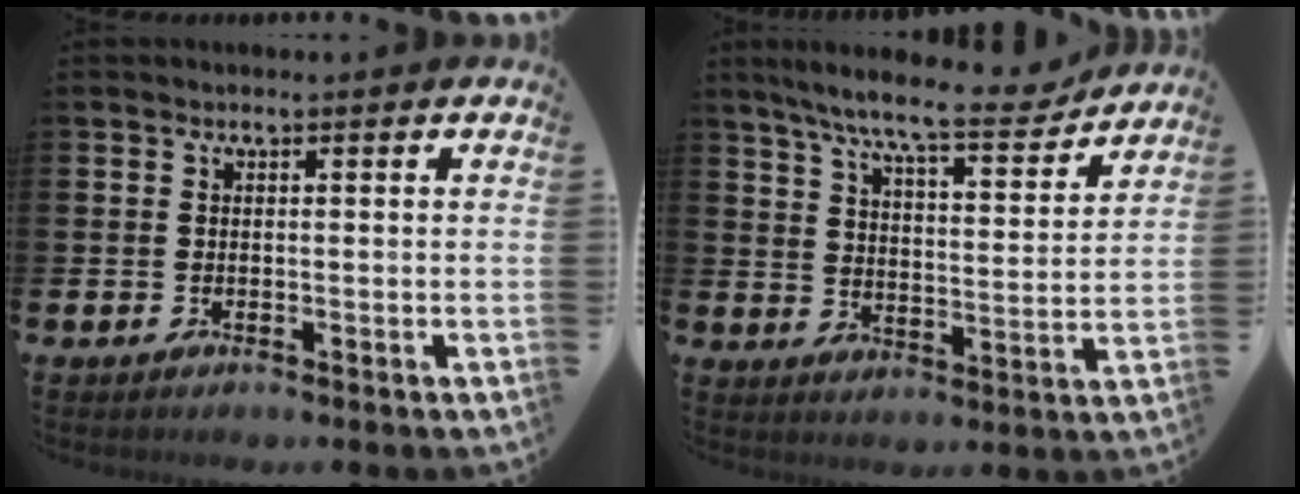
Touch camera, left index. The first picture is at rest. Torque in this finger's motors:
{"motor_torque": [1.04, -1.09, 0.78, 0.21]}